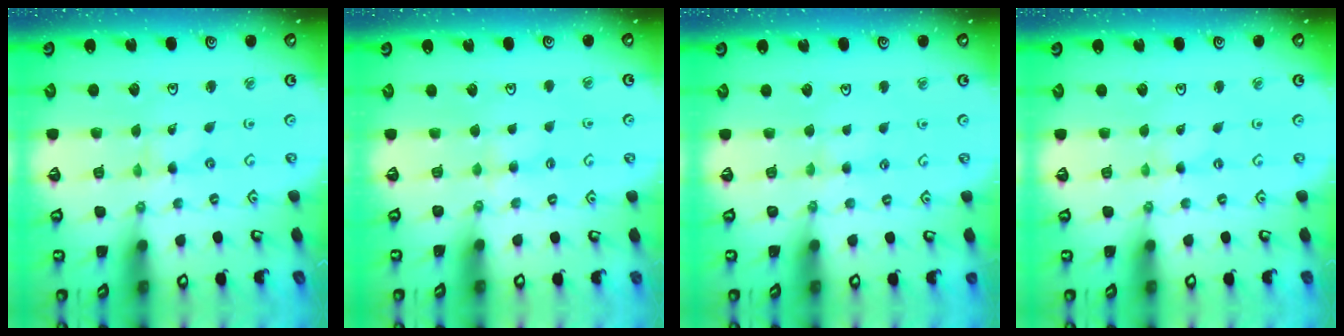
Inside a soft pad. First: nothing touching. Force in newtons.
{"total": 2.7, "press": 2.7, "slide": 0.5}
{"total": 3.1, "press": 3.0, "slide": 0.5}
{"total": 0.0}